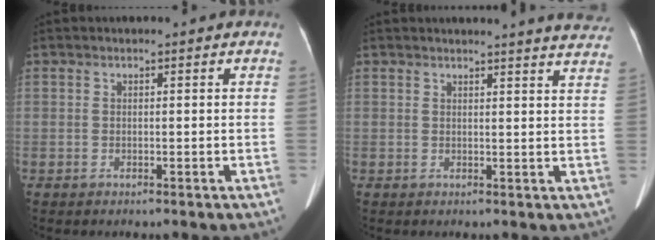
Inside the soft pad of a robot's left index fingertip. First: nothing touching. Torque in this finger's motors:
{"motor_torque": [0.08, -1.76, 0.19, 0.06]}